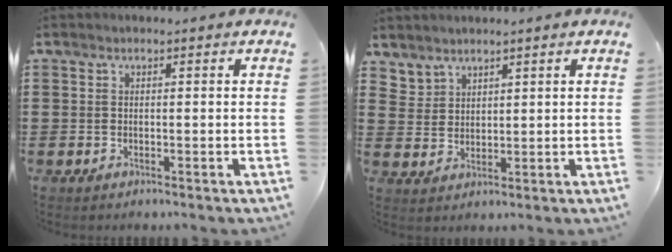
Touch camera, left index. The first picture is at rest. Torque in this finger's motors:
{"motor_torque": [-0.28, -0.18, -0.36, -0.14]}